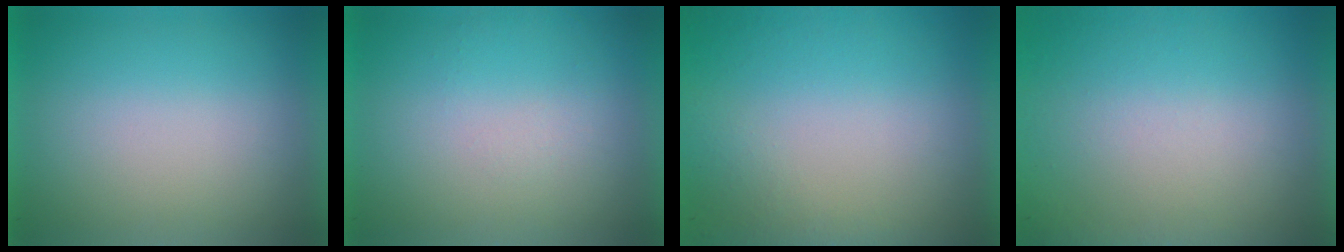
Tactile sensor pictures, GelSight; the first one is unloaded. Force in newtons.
{"total": 1.0}
{"total": 8.4}
{"total": 5.4}